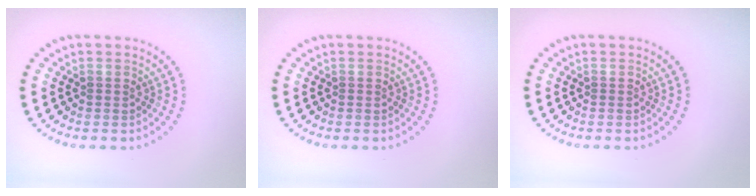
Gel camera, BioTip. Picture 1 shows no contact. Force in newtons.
{"total": 0.0}
{"total": 0.0}